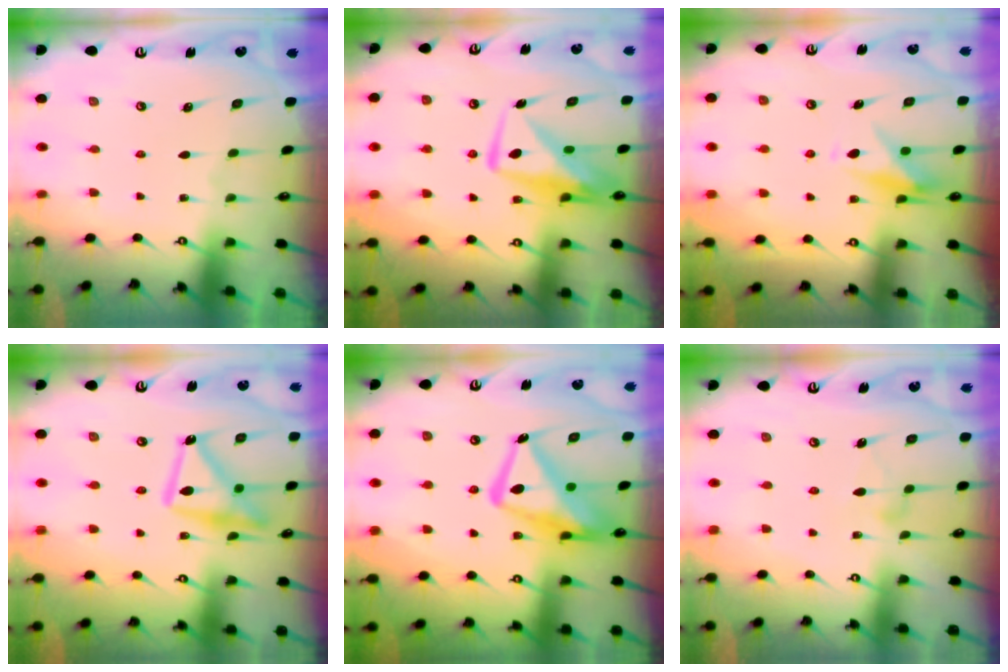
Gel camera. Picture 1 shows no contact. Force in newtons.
{"total": 10.2, "press": 10.1, "slide": 1.3}
{"total": 9.4, "press": 9.4, "slide": 0.7}
{"total": 16.6, "press": 16.5, "slide": 1.1}
{"total": 17.3, "press": 17.2, "slide": 1.7}
{"total": 6.5, "press": 6.5, "slide": 0.3}